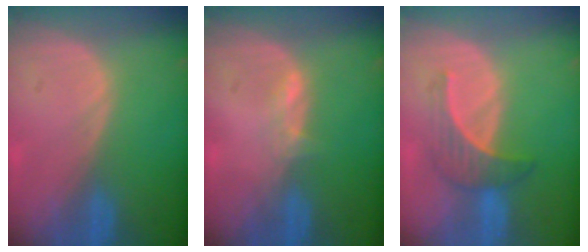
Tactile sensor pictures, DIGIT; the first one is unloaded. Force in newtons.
{"total": 1.6, "press": 1.5, "slide": 0.6}
{"total": 4.5, "press": 4.4, "slide": 0.8}